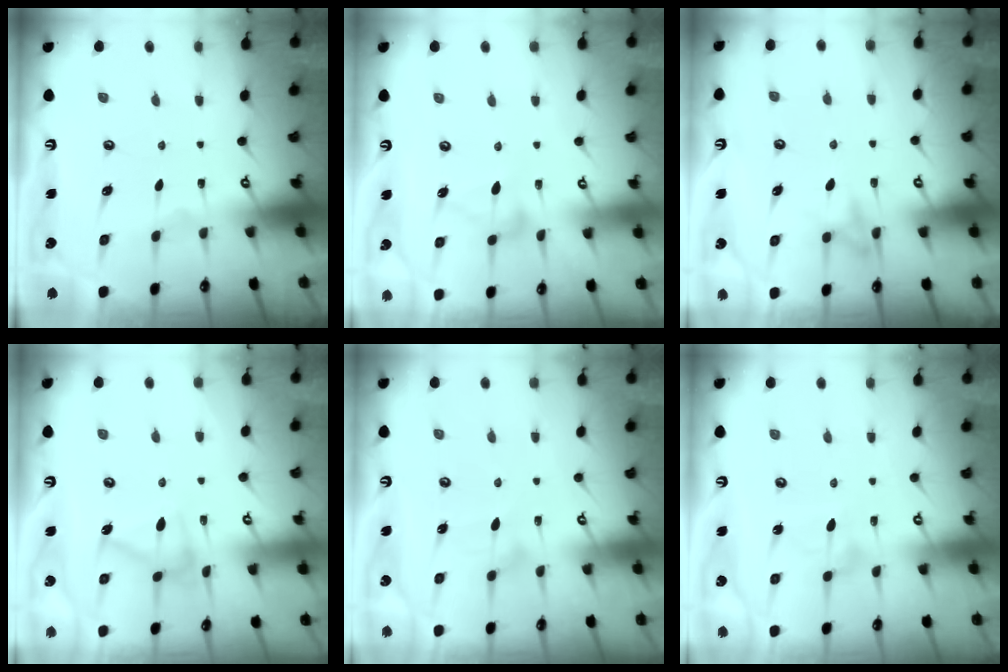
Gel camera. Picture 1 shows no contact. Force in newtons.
{"total": 7.6, "press": 7.6, "slide": 0.4}
{"total": 7.8, "press": 7.8, "slide": 0.8}
{"total": 12.3, "press": 12.3, "slide": 0.2}
{"total": 7.4, "press": 7.4, "slide": 0.4}
{"total": 3.7, "press": 3.7, "slide": 0.2}